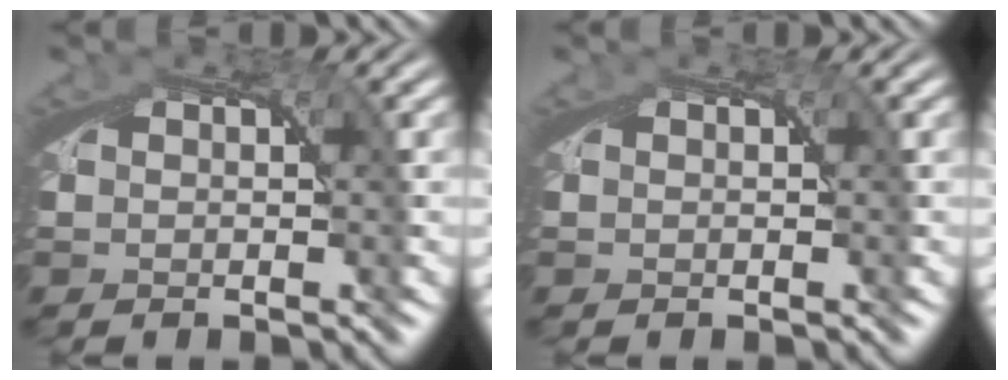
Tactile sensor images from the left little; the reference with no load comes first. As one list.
[{"total": 0.0}]